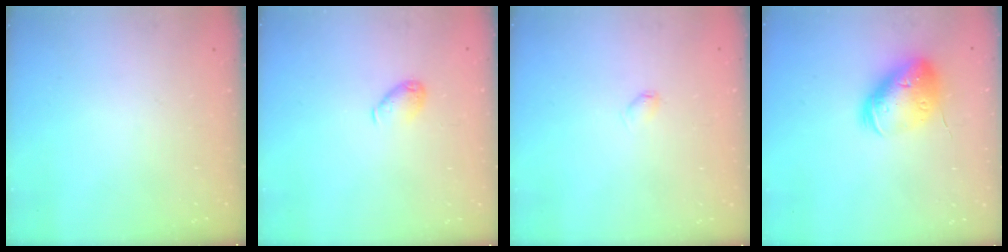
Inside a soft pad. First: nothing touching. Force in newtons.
{"total": 5.5, "press": 5.5, "slide": 0.4}
{"total": 3.1, "press": 3.1, "slide": 0.5}
{"total": 17.6, "press": 17.3, "slide": 2.9}